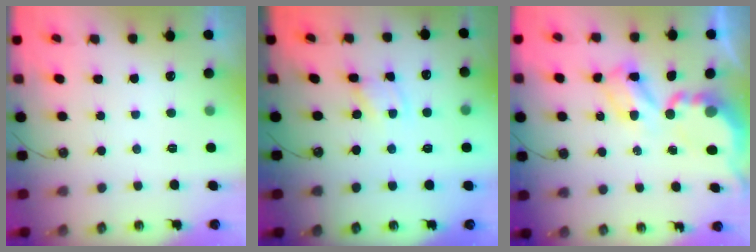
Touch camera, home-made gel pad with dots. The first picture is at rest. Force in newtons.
{"total": 1.5, "press": 1.5, "slide": 0.1}
{"total": 8.1, "press": 8.1, "slide": 0.5}